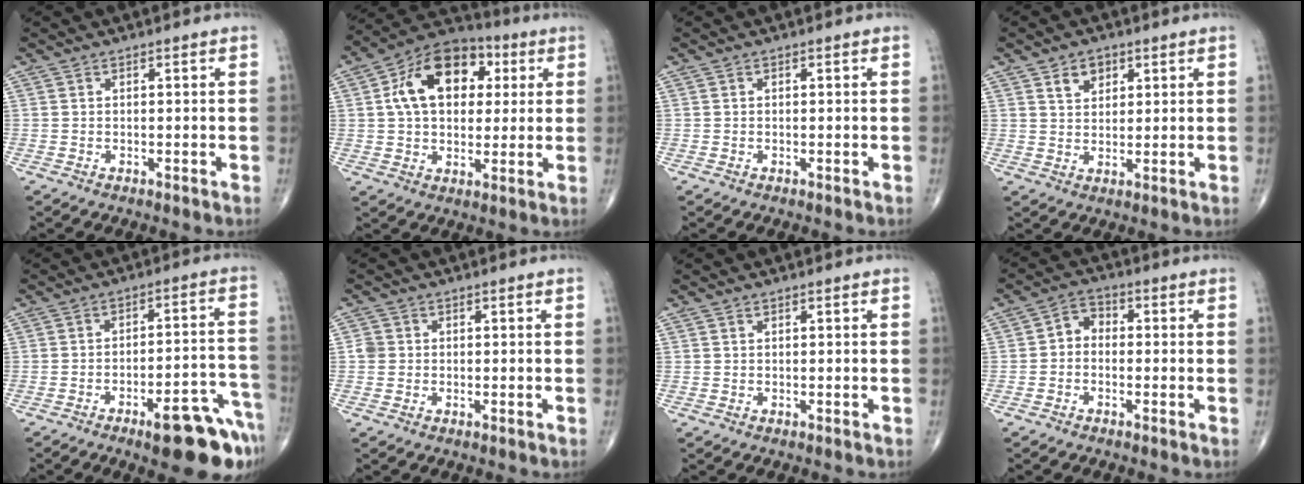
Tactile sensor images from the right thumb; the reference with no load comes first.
{"total": 16.2, "force": [4.0, 10.9, 11.3], "torque": [-0.156, 0.013, 0.058]}
{"total": 0.0}
{"total": 4.6, "force": [2.4, 3.2, 2.3], "torque": [-0.019, -0.014, 0.042]}
{"total": 13.9, "force": [-8.5, 3.4, 10.5], "torque": [-0.091, 0.067, -0.111]}
{"total": 2.0, "force": [0.0, 1.9, 0.6], "torque": [0.000, 0.005, -0.002]}
{"total": 0.0}
{"total": 4.0, "force": [-0.6, 3.2, 2.3], "torque": [-0.022, 0.017, -0.026]}